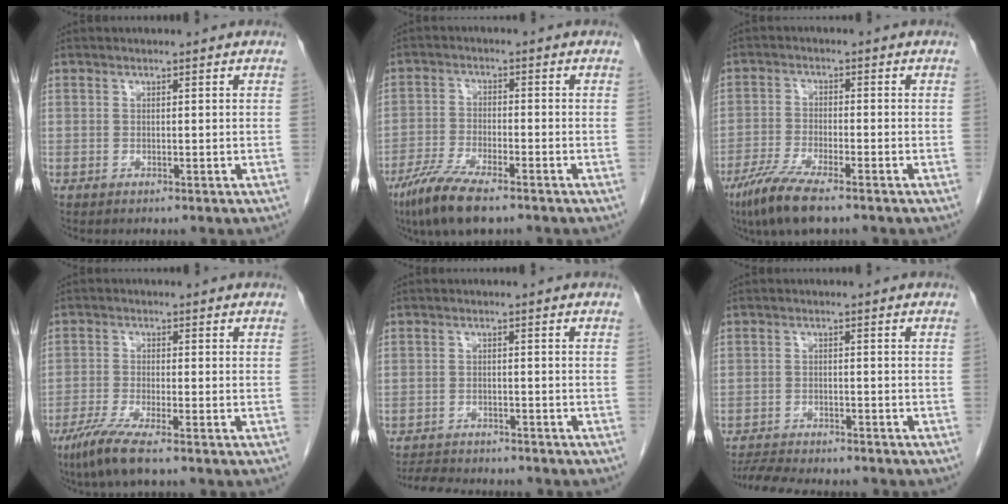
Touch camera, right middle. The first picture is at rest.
{"total": 8.7, "force": [-6.2, 1.6, 5.9], "torque": [-0.114, -0.020, -0.108]}
{"total": 7.8, "force": [-5.4, 0.9, 5.5], "torque": [-0.109, -0.020, -0.097]}
{"total": 5.9, "force": [-4.0, 0.1, 4.3], "torque": [-0.088, -0.018, -0.077]}
{"total": 7.8, "force": [-7.3, 1.6, 2.3], "torque": [-0.036, -0.007, -0.107]}
{"total": 9.1, "force": [-8.4, 1.3, 3.3], "torque": [-0.053, -0.008, -0.127]}